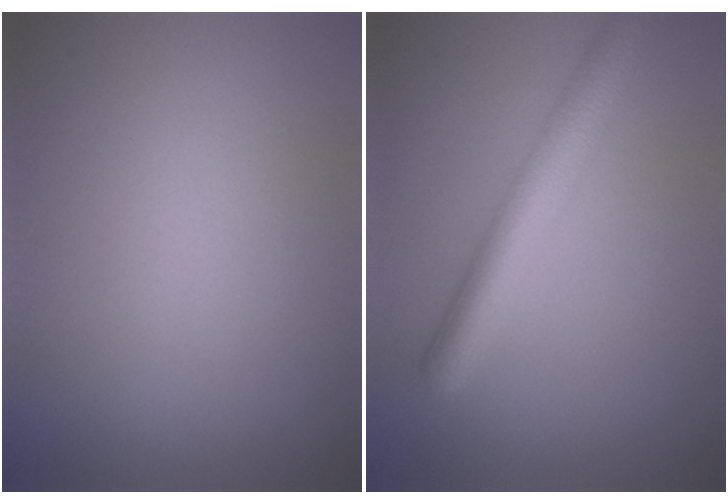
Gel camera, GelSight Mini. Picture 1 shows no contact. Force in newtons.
{"total": 4.7, "press": 4.7, "slide": 0.2}